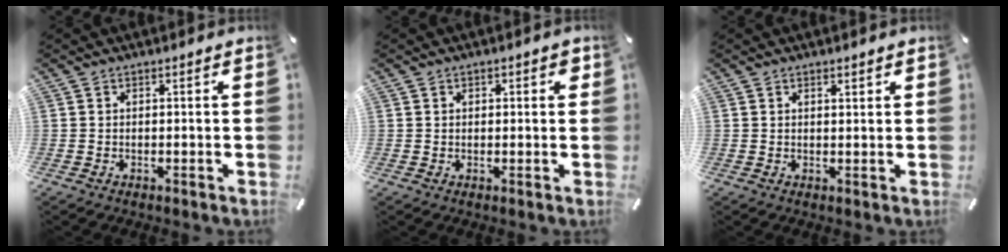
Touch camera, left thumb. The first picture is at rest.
{"total": 1.4, "force": [0.4, 0.9, 1.0], "torque": [-0.004, 0.001, 0.002]}
{"total": 1.2, "force": [0.9, 0.3, 0.6], "torque": [-0.012, -0.001, 0.017]}